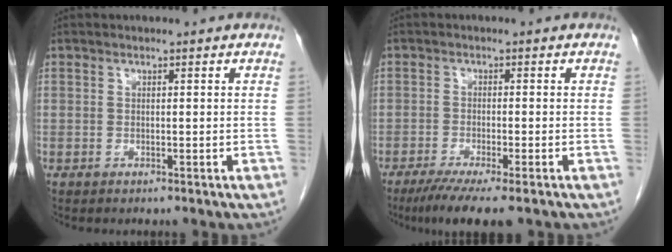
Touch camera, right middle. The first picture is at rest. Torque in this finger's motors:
{"motor_torque": [1.08, -0.76, 0.20, 0.04]}